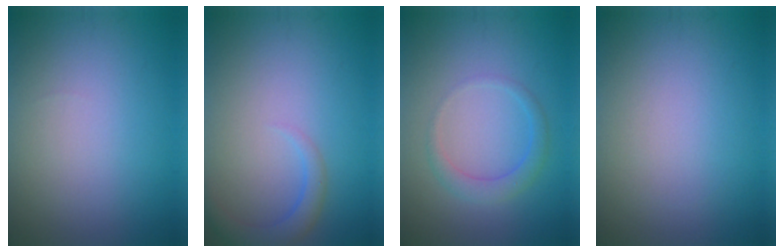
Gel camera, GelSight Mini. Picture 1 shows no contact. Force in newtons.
{"total": 2.4, "press": 2.4, "slide": 0.2}
{"total": 2.2, "press": 2.2, "slide": 0.1}
{"total": 0.0}